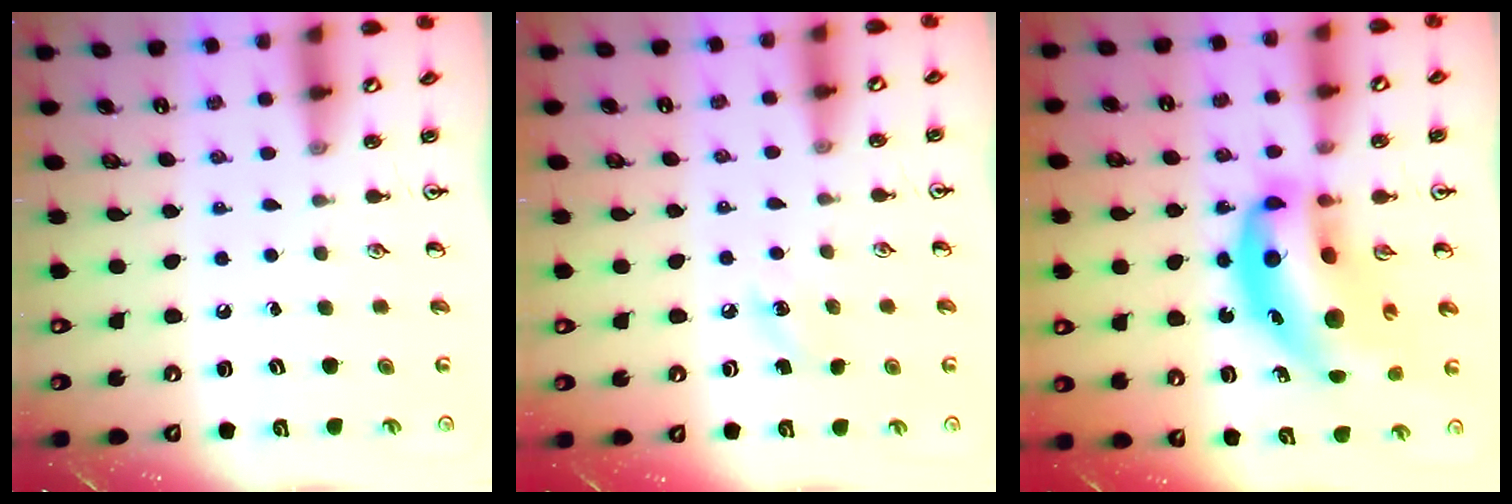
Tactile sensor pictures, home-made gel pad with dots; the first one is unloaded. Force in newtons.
{"total": 5.1, "press": 4.9, "slide": 1.5}
{"total": 18.7, "press": 18.0, "slide": 5.3}